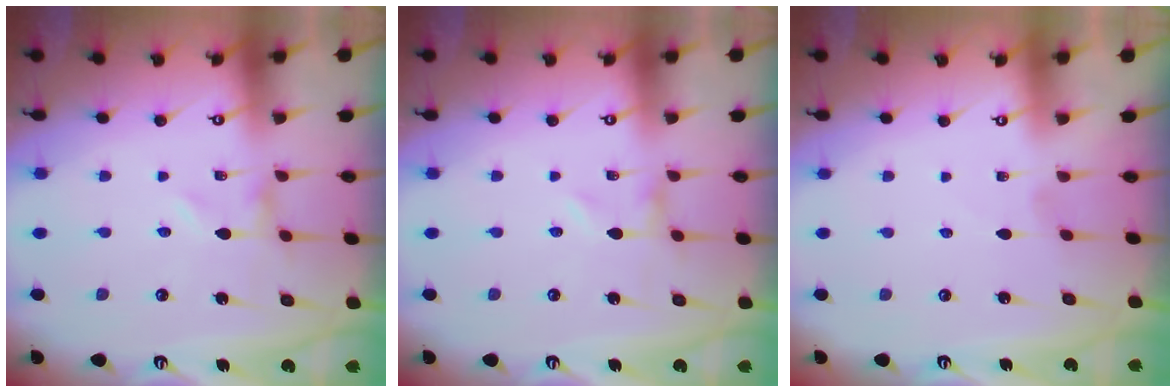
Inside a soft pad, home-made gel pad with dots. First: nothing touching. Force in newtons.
{"total": 0.0}
{"total": 0.9, "press": 0.9, "slide": 0.1}